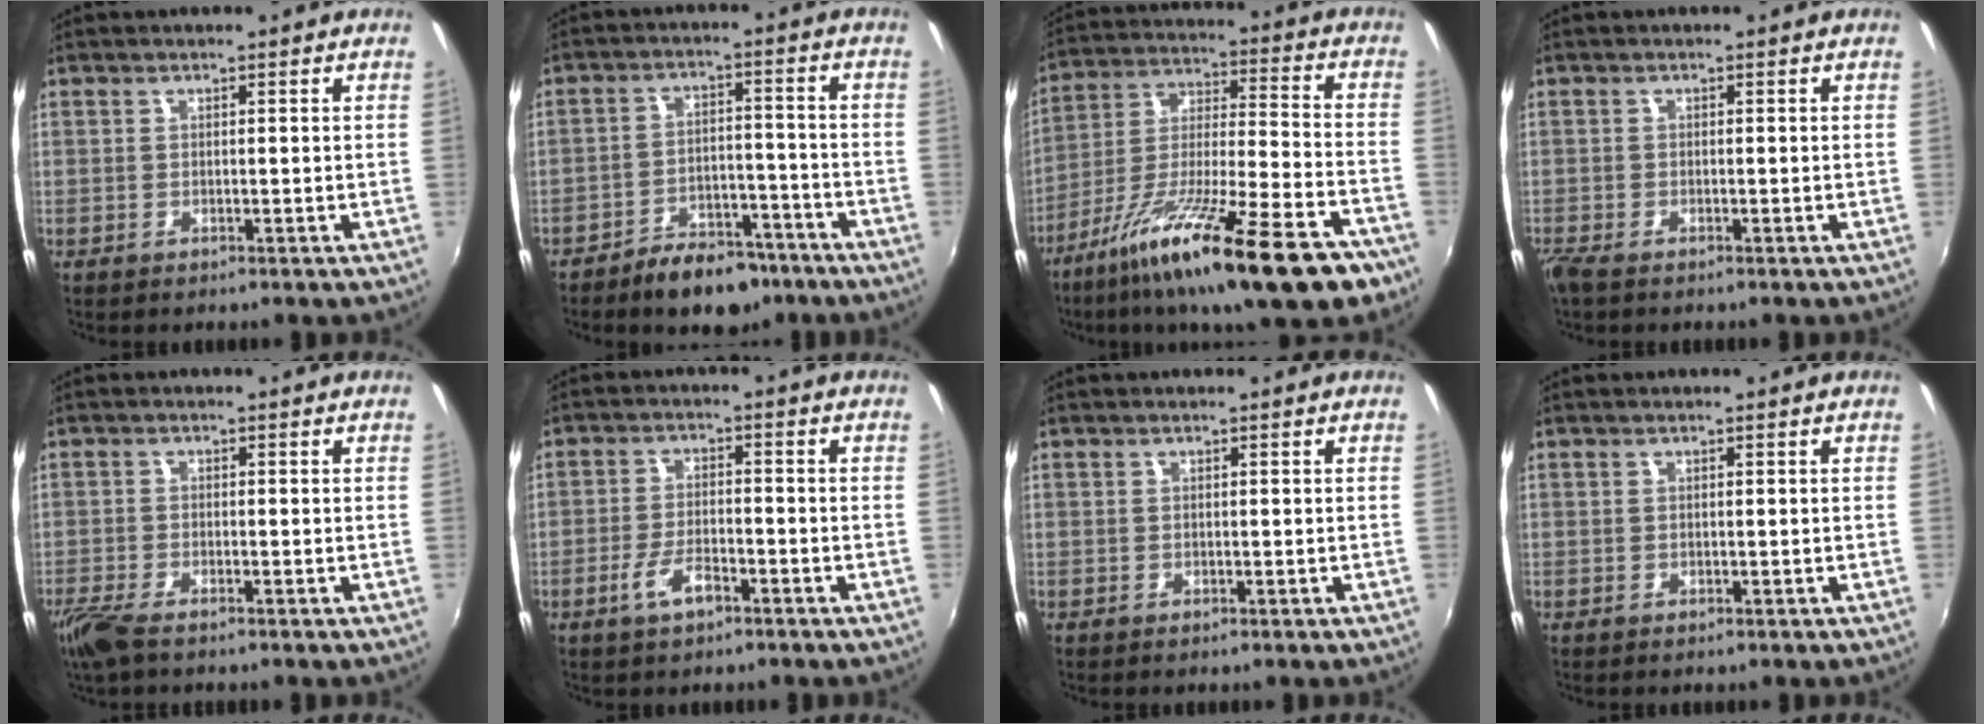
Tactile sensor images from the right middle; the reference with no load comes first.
{"total": 10.0, "force": [-7.6, 4.8, 4.3], "torque": [-0.082, 0.016, -0.106]}
{"total": 25.2, "force": [-16.1, 4.6, 18.7], "torque": [-0.325, -0.062, -0.259]}
{"total": 1.9, "force": [-1.5, 0.4, 1.1], "torque": [-0.026, -0.007, -0.034]}
{"total": 5.4, "force": [-4.1, 1.3, 3.3], "torque": [-0.089, -0.017, -0.082]}
{"total": 5.4, "force": [-3.2, 1.9, 3.8], "torque": [-0.083, -0.003, -0.059]}
{"total": 0.0}
{"total": 0.0}